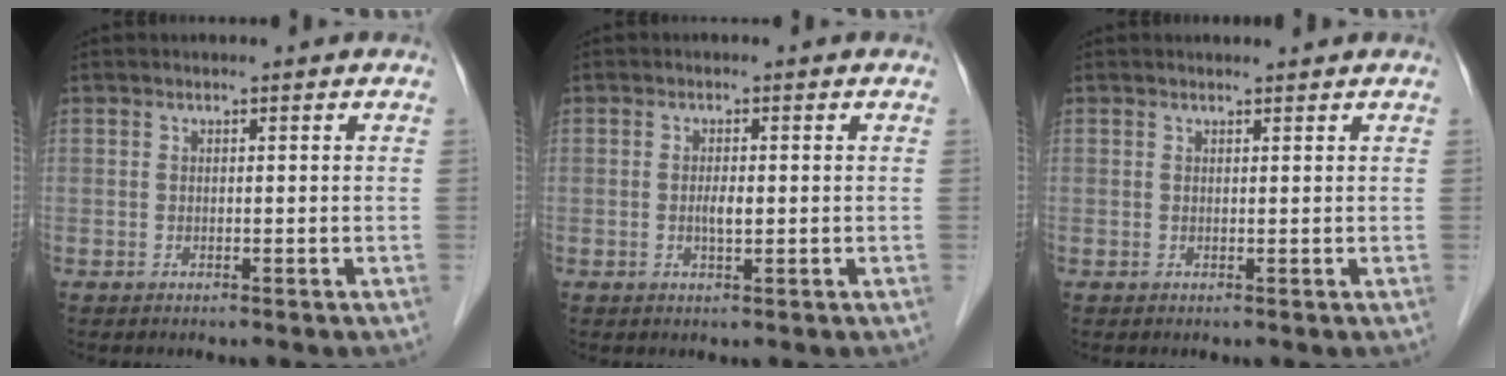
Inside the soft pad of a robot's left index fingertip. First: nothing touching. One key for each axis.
{"total": 1.8, "fx": -0.2, "fy": 0.5, "fz": 1.8, "tx": -0.035, "ty": 0.001, "tz": -0.002}
{"total": 0.6, "fx": 0.6, "fy": 0.0, "fz": -0.1, "tx": -0.005, "ty": -0.004, "tz": 0.008}